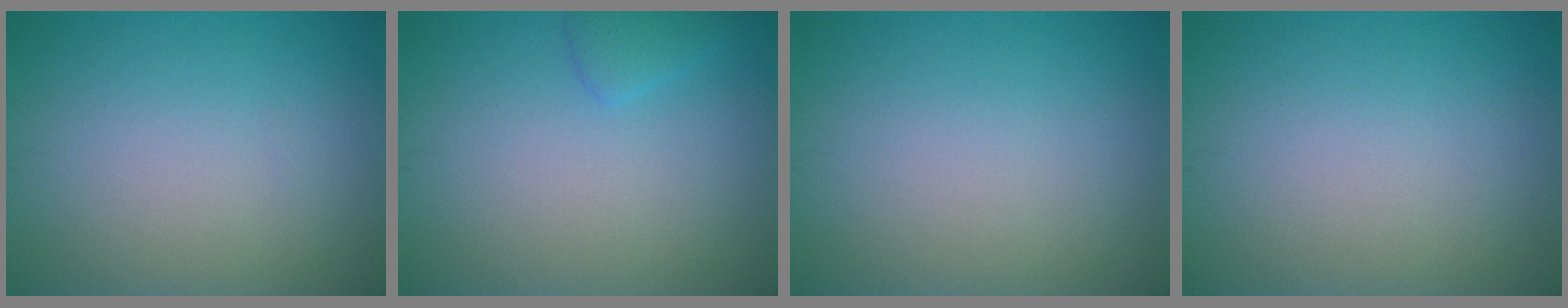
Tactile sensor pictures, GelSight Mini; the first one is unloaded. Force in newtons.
{"total": 1.4, "press": 1.4, "slide": 0.1}
{"total": 0.0}
{"total": 0.0}